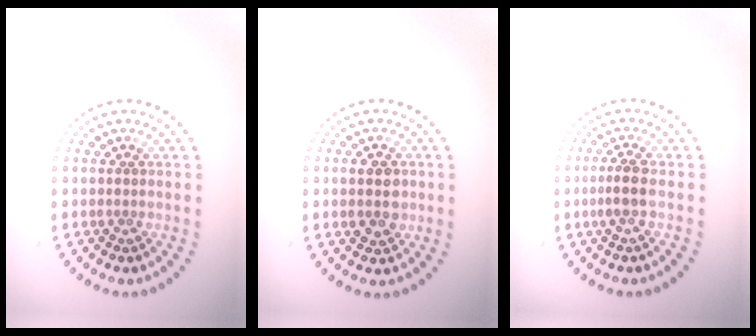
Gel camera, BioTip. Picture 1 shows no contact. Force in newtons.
{"total": 2.4, "press": 2.4, "slide": 0.1}
{"total": 1.9, "press": 1.6, "slide": 1.1}